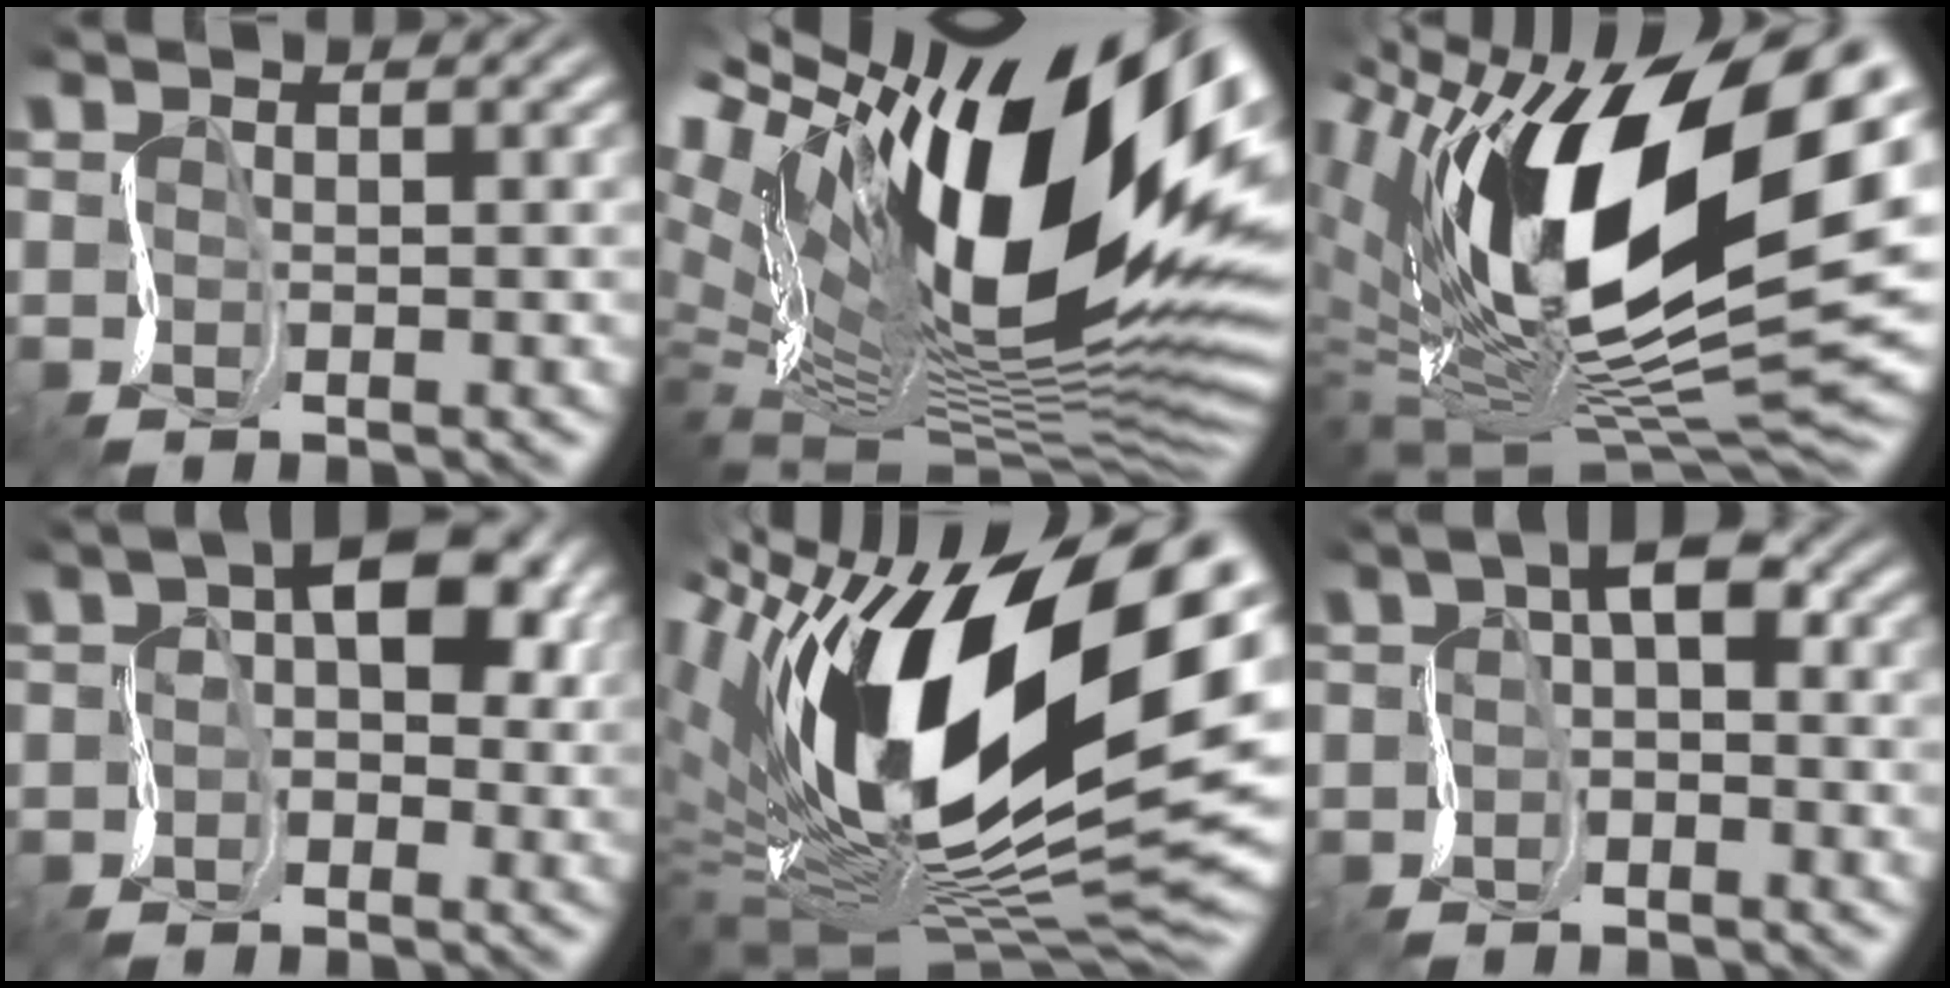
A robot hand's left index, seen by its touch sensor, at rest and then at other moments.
{"total": 19.4, "force": [7.9, 8.4, 15.6], "torque": [-0.285, 0.035, 0.140]}
{"total": 16.5, "force": [4.6, 8.2, 13.6], "torque": [-0.257, 0.004, 0.084]}
{"total": 5.3, "force": [1.0, 2.7, 4.5], "torque": [-0.064, 0.027, 0.012]}
{"total": 17.6, "force": [4.5, 9.2, 14.3], "torque": [-0.291, -0.002, 0.087]}
{"total": 2.4, "force": [0.4, 0.7, 2.3], "torque": [-0.039, 0.023, 0.004]}